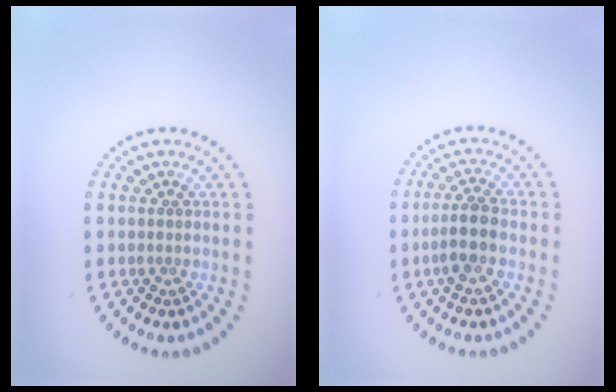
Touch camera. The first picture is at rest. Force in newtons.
{"total": 2.5, "press": 2.3, "slide": 1.0}